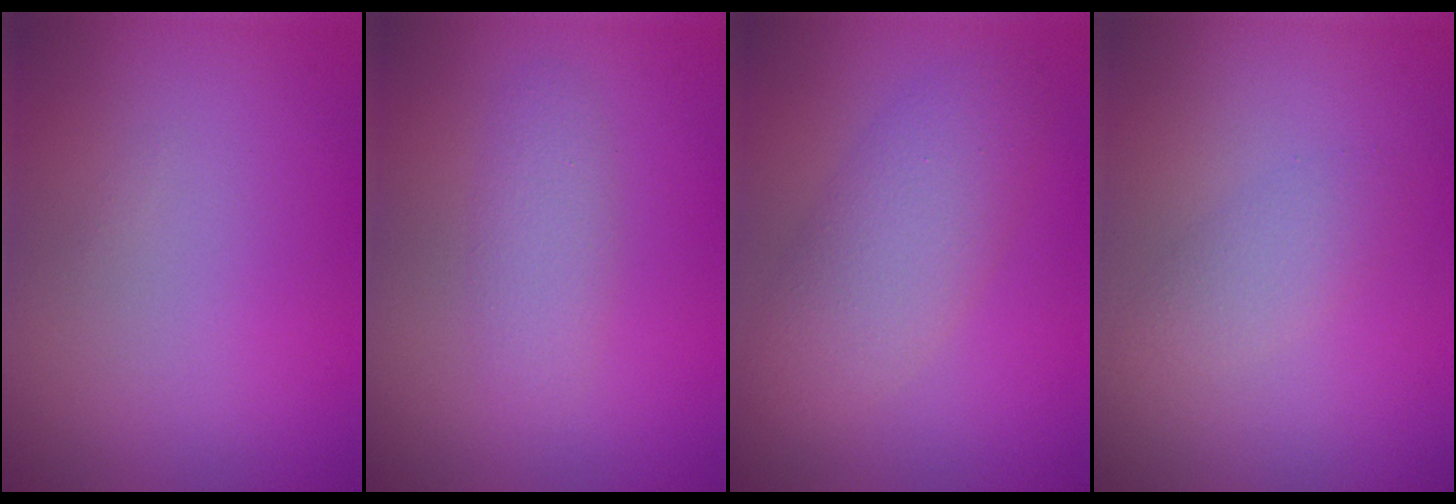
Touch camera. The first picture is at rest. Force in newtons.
{"total": 2.0, "press": 2.0, "slide": 0.1}
{"total": 4.3, "press": 4.3, "slide": 0.0}
{"total": 1.8, "press": 1.8, "slide": 0.0}